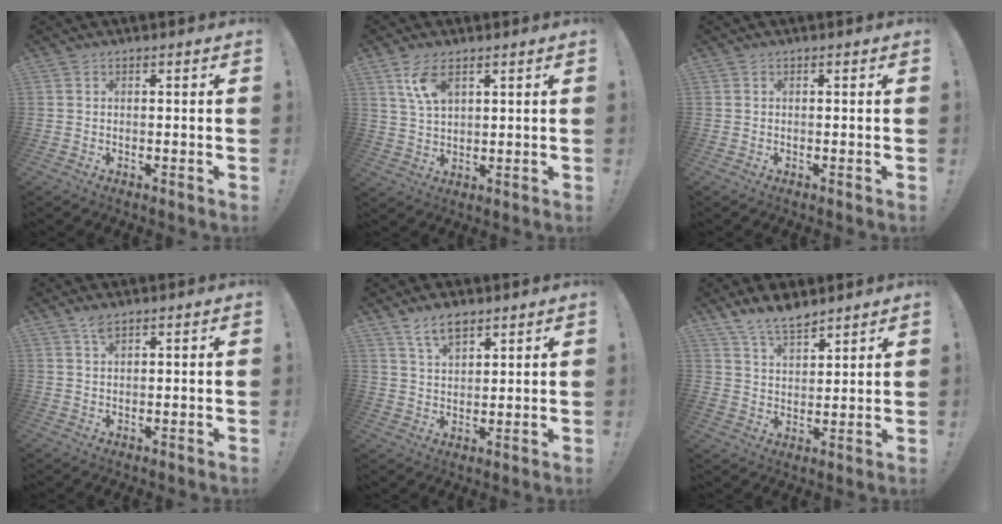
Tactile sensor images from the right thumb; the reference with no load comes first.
{"total": 7.8, "force": [4.2, 3.9, 5.4], "torque": [-0.095, -0.013, 0.078]}
{"total": 0.0}
{"total": 2.7, "force": [2.0, 0.9, 1.5], "torque": [-0.018, -0.009, 0.032]}
{"total": 7.4, "force": [5.4, 3.4, 3.8], "torque": [-0.073, -0.020, 0.101]}
{"total": 8.9, "force": [7.3, 3.7, 3.3], "torque": [-0.063, -0.044, 0.141]}